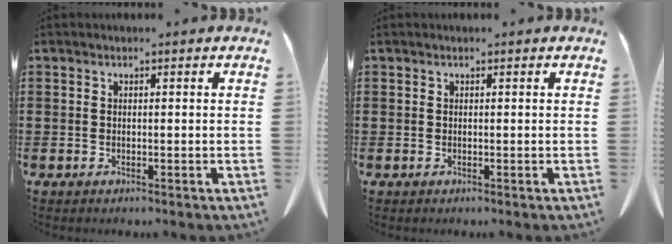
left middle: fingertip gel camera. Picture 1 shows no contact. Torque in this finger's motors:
{"motor_torque": [0.29, 0.13, 0.01, -0.03]}